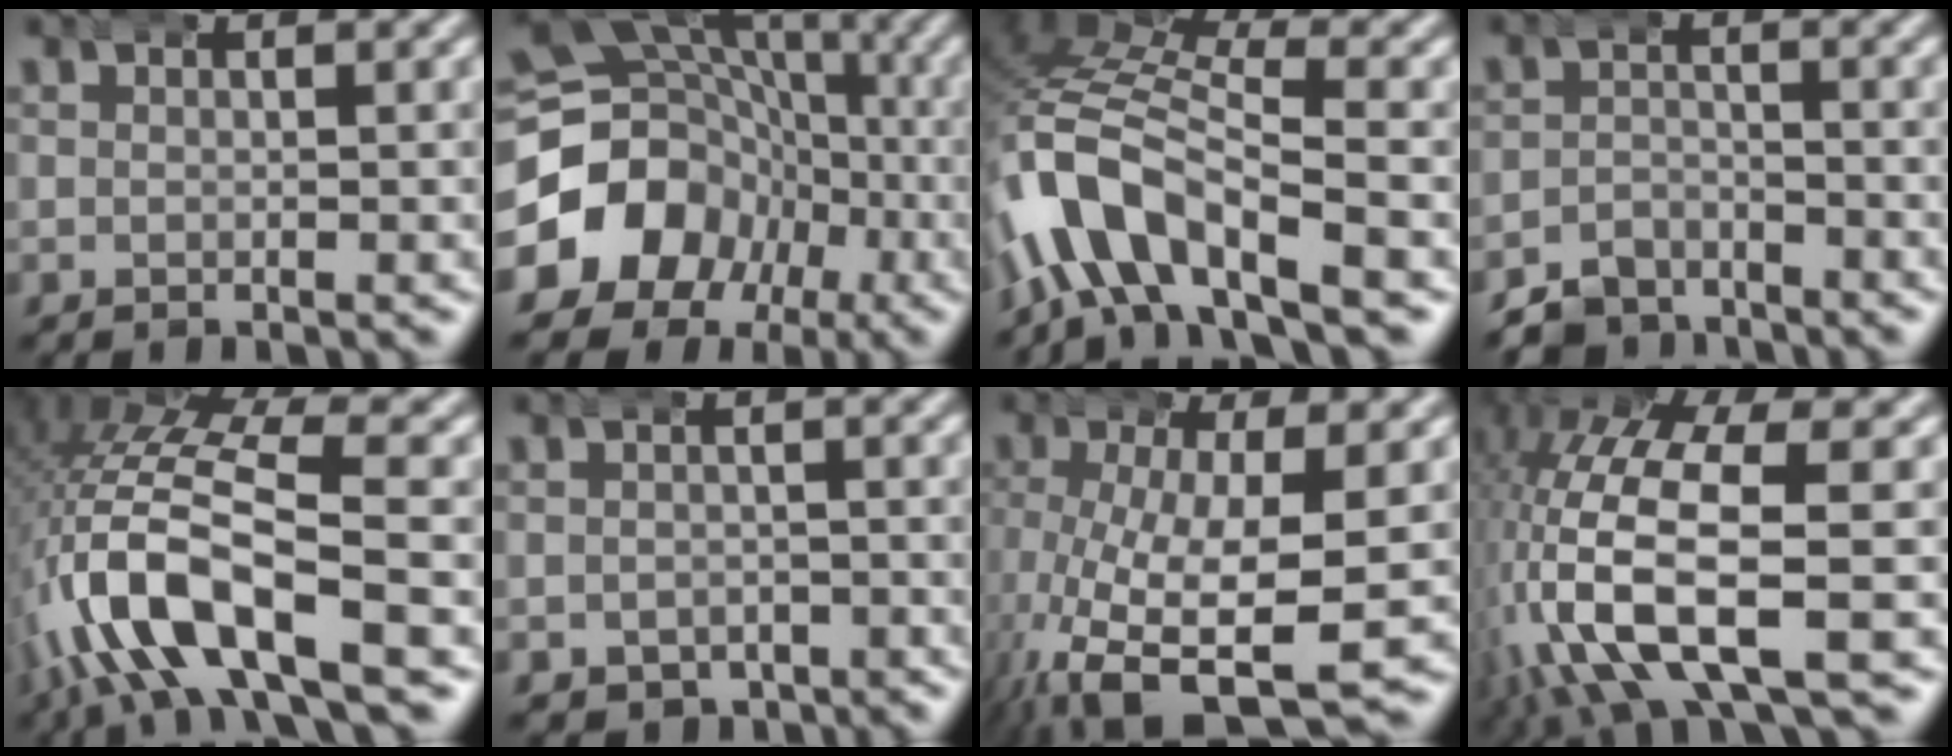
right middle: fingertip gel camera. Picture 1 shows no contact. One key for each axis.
{"total": 17.1, "fx": -3.2, "fy": 15.0, "fz": 7.5, "tx": -0.164, "ty": -0.045, "tz": -0.052}
{"total": 9.0, "fx": -1.6, "fy": 6.5, "fz": 6.0, "tx": -0.161, "ty": -0.015, "tz": -0.034}
{"total": 4.9, "fx": -4.2, "fy": 2.4, "fz": 0.8, "tx": 0.000, "ty": -0.010, "tz": -0.077}
{"total": 9.4, "fx": -0.7, "fy": 4.3, "fz": 8.3, "tx": -0.194, "ty": -0.007, "tz": -0.009}
{"total": 4.2, "fx": -2.7, "fy": 3.1, "fz": 0.9, "tx": -0.002, "ty": -0.015, "tz": -0.039}
{"total": 8.7, "fx": -2.6, "fy": 4.0, "fz": 7.2, "tx": -0.161, "ty": -0.035, "tz": -0.018}
{"total": 10.4, "fx": -1.2, "fy": 5.2, "fz": 8.9, "tx": -0.196, "ty": -0.028, "tz": -0.006}